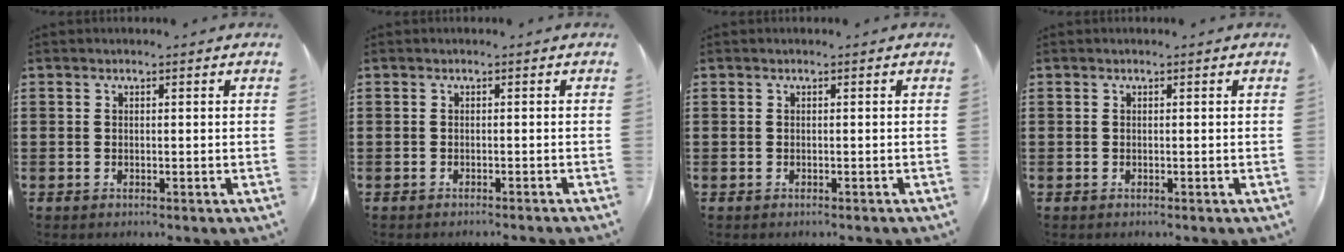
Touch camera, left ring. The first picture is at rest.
{"total": 0.7, "force": [-0.7, -0.1, 0.3], "torque": [-0.006, -0.001, -0.014]}
{"total": 0.0}
{"total": 0.0}